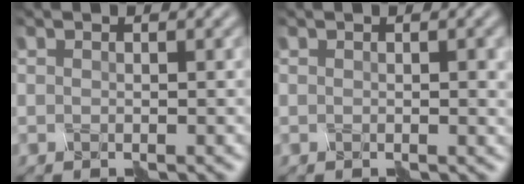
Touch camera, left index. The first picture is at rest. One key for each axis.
{"total": 1.1, "fx": 0.1, "fy": 0.1, "fz": 1.1, "tx": -0.014, "ty": 0.002, "tz": -0.001}